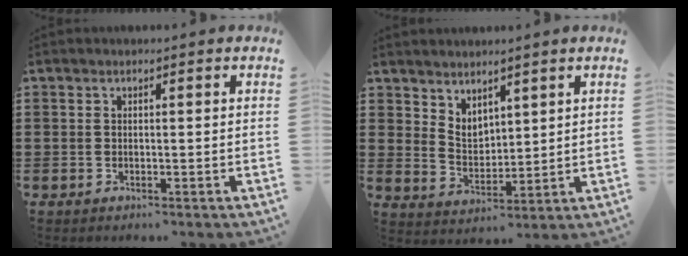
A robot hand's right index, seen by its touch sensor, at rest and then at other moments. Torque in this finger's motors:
{"motor_torque": [0.40, 0.41, 0.10, 0.02]}